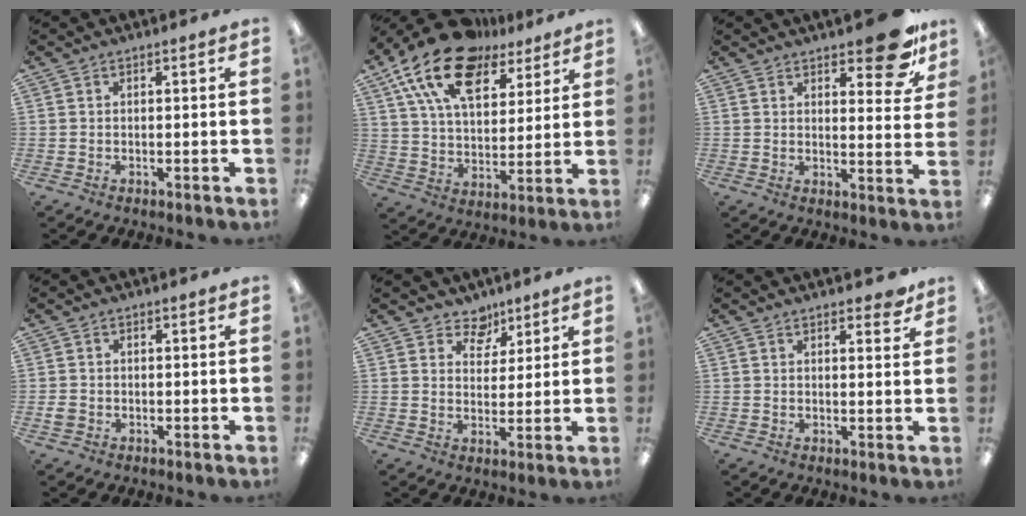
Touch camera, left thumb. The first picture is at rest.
{"total": 19.8, "force": [12.7, 10.5, 11.0], "torque": [-0.208, -0.054, 0.228]}
{"total": 11.5, "force": [8.2, 4.2, 6.8], "torque": [-0.070, -0.055, 0.138]}
{"total": 1.6, "force": [-0.4, 1.5, 0.7], "torque": [-0.011, 0.003, -0.006]}
{"total": 6.7, "force": [4.9, 4.4, 1.3], "torque": [-0.016, -0.031, 0.089]}
{"total": 2.9, "force": [2.4, 1.1, 1.3], "torque": [-0.005, -0.011, 0.039]}